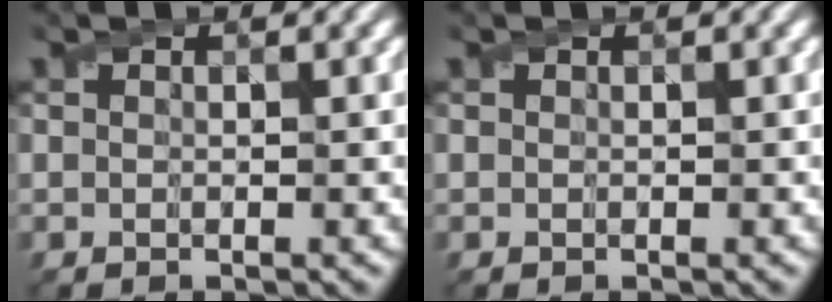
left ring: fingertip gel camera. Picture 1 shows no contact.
{"total": 0.0}